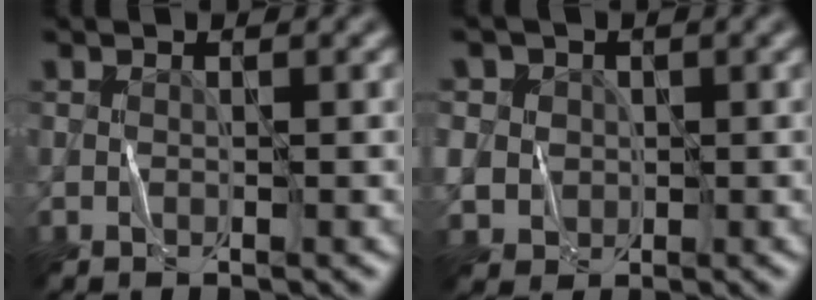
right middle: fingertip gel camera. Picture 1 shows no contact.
{"total": 5.9, "force": [1.5, 5.4, 1.9], "torque": [-0.059, 0.027, 0.010]}